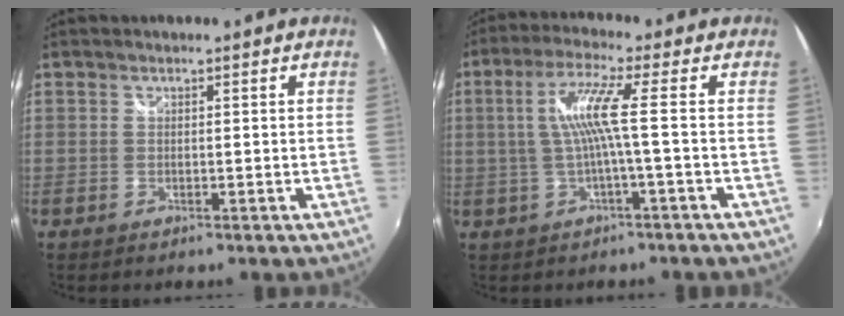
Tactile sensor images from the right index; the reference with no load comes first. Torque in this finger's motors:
{"motor_torque": [0.89, -0.14, 0.53, 0.17]}